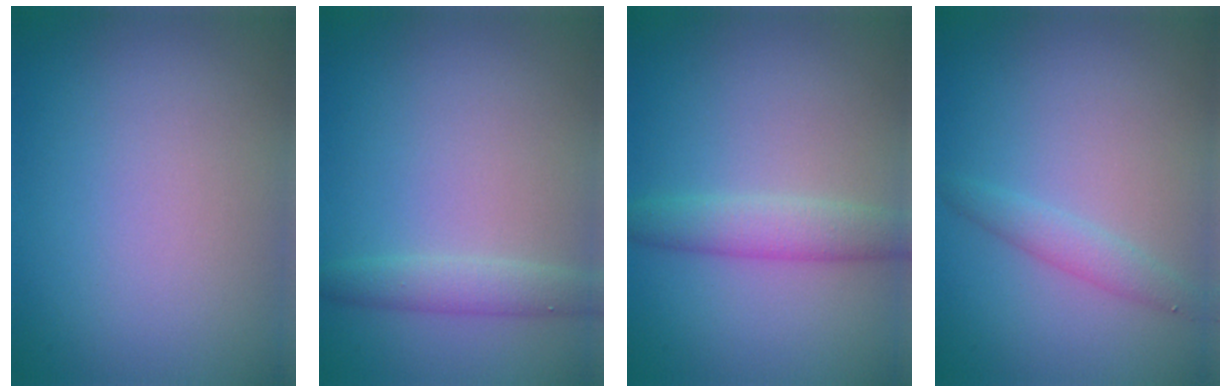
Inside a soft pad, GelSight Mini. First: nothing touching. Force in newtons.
{"total": 2.1, "press": 2.1, "slide": 0.1}
{"total": 2.4, "press": 2.4, "slide": 0.2}
{"total": 1.6, "press": 1.6, "slide": 0.0}